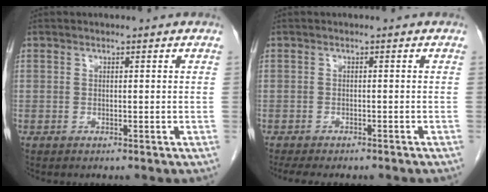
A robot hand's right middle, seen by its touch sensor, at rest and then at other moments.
{"total": 8.4, "force": [-7.1, 2.1, 3.9], "torque": [-0.050, -0.004, -0.090]}